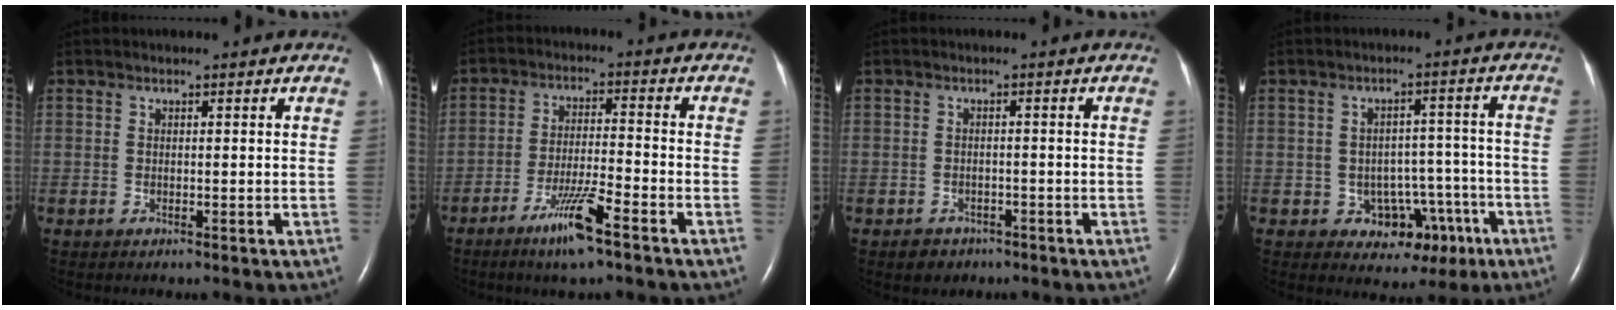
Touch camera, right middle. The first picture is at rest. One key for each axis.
{"total": 8.1, "fx": -5.2, "fy": 0.3, "fz": 6.2, "tx": -0.122, "ty": -0.015, "tz": -0.094}
{"total": 2.5, "fx": -1.7, "fy": 1.8, "fz": 0.3, "tx": -0.015, "ty": 0.006, "tz": -0.020}
{"total": 7.7, "fx": -3.6, "fy": 6.1, "fz": 3.1, "tx": -0.025, "ty": 0.035, "tz": -0.035}